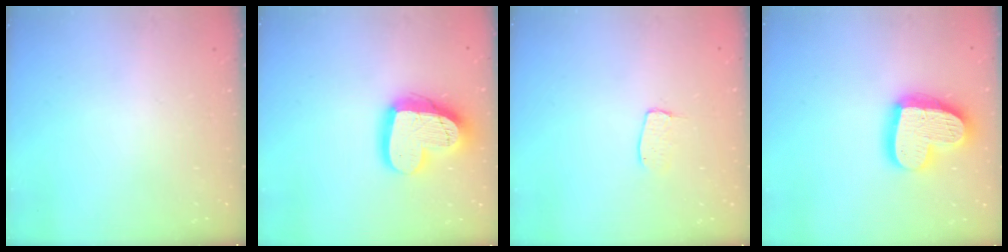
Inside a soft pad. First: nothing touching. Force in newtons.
{"total": 18.8, "press": 18.7, "slide": 1.8}
{"total": 4.8, "press": 4.8, "slide": 0.3}
{"total": 19.9, "press": 19.9, "slide": 1.6}